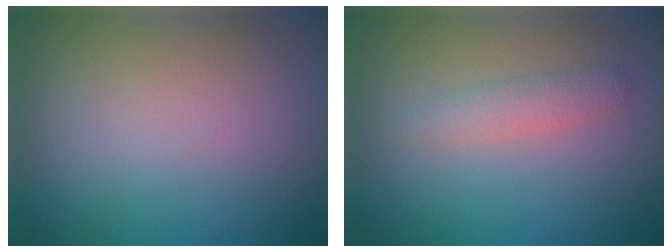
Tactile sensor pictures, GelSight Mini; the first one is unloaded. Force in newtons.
{"total": 1.8, "press": 1.8, "slide": 0.0}